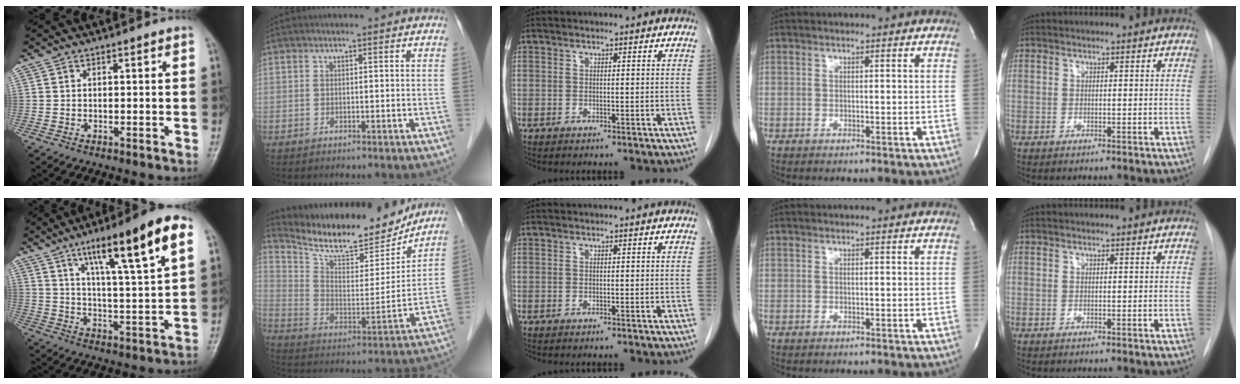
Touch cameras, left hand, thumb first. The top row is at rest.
{"thumb": {"total": 18.2, "force": [9.1, 2.6, 15.5], "torque": [-0.229, -0.022, 0.141]}, "index": {"total": 19.3, "force": [17.6, 4.4, 6.6], "torque": [-0.128, -0.015, 0.278]}}